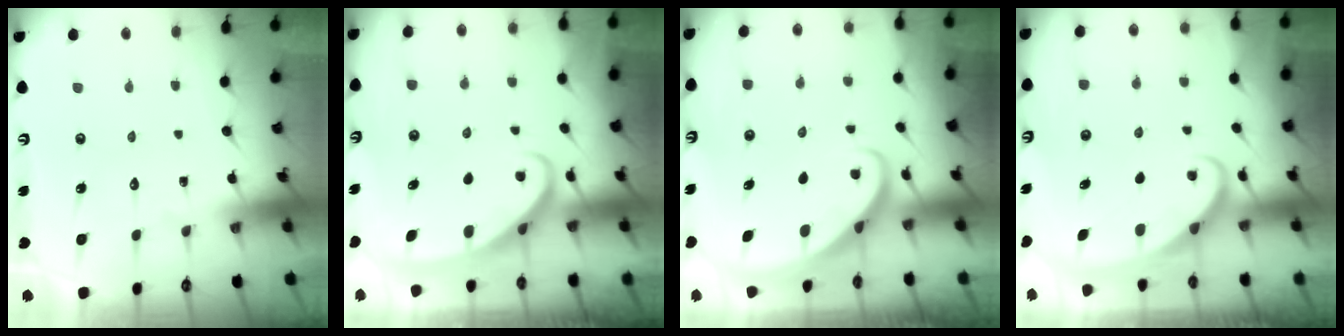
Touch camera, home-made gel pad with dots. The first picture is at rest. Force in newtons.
{"total": 2.5, "press": 2.5, "slide": 0.5}
{"total": 2.7, "press": 2.7, "slide": 0.2}
{"total": 2.3, "press": 2.2, "slide": 0.3}